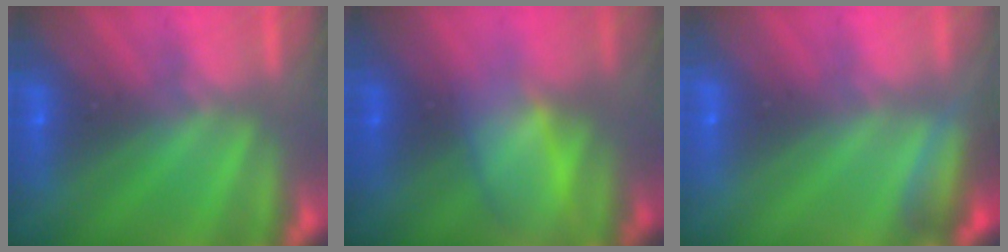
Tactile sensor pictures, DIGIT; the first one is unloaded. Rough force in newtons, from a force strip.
{"total": 2.9}
{"total": 2.9}